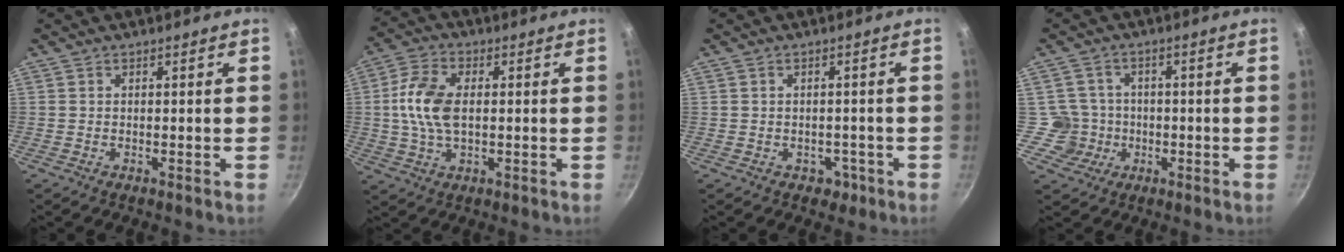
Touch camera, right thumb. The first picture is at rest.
{"total": 10.2, "force": [0.6, 6.0, 8.2], "torque": [-0.157, 0.015, 0.003]}
{"total": 2.7, "force": [-1.1, 2.2, 1.1], "torque": [0.004, 0.018, 0.000]}
{"total": 5.5, "force": [-1.0, 5.4, 0.1], "torque": [0.034, 0.020, -0.019]}